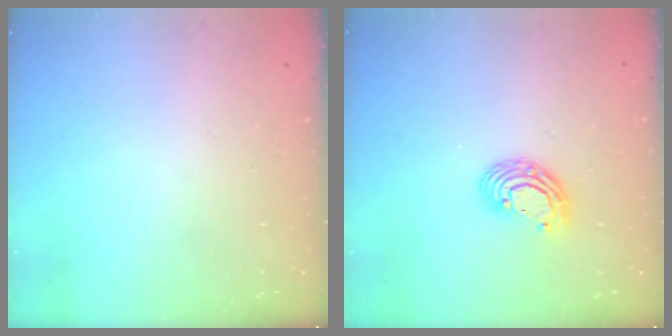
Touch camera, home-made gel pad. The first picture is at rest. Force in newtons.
{"total": 8.0, "press": 7.9, "slide": 1.2}